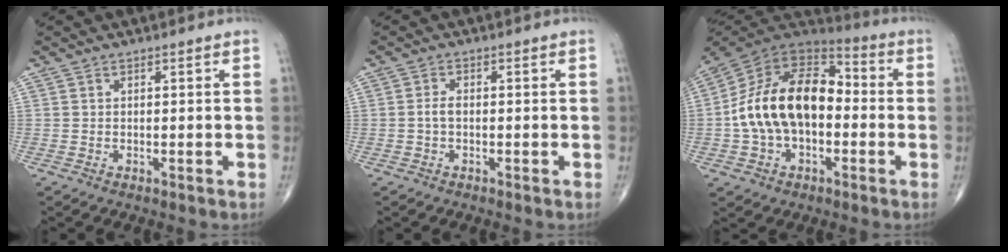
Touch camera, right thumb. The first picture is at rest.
{"total": 1.8, "force": [-0.4, 1.0, 1.4], "torque": [-0.028, 0.003, -0.010]}
{"total": 20.2, "force": [-1.4, 12.8, 15.6], "torque": [-0.260, 0.043, -0.031]}